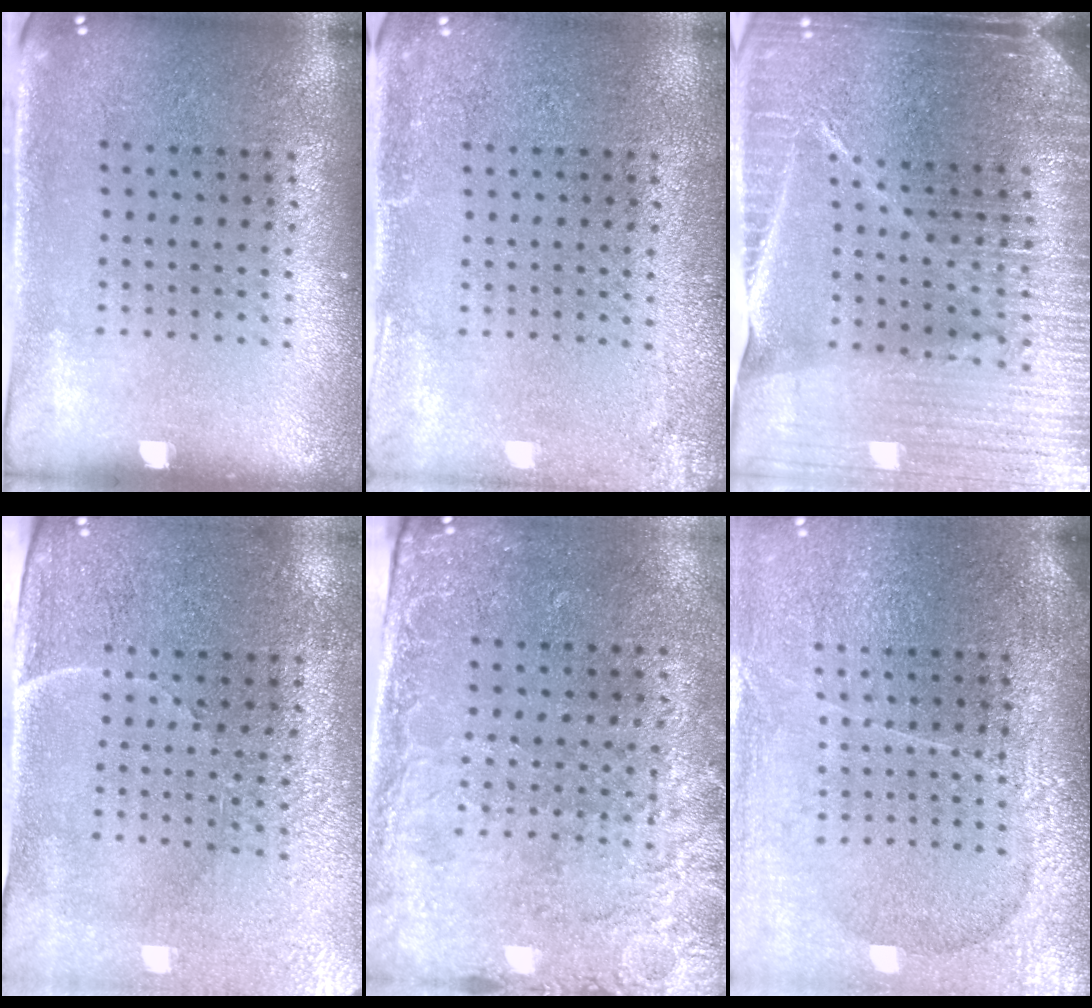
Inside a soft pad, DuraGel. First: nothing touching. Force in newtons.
{"total": 2.1, "press": 2.1, "slide": 0.2}
{"total": 5.4, "press": 4.7, "slide": 2.5}
{"total": 3.4, "press": 3.2, "slide": 1.0}
{"total": 2.7, "press": 2.2, "slide": 1.5}
{"total": 3.8, "press": 3.4, "slide": 1.8}